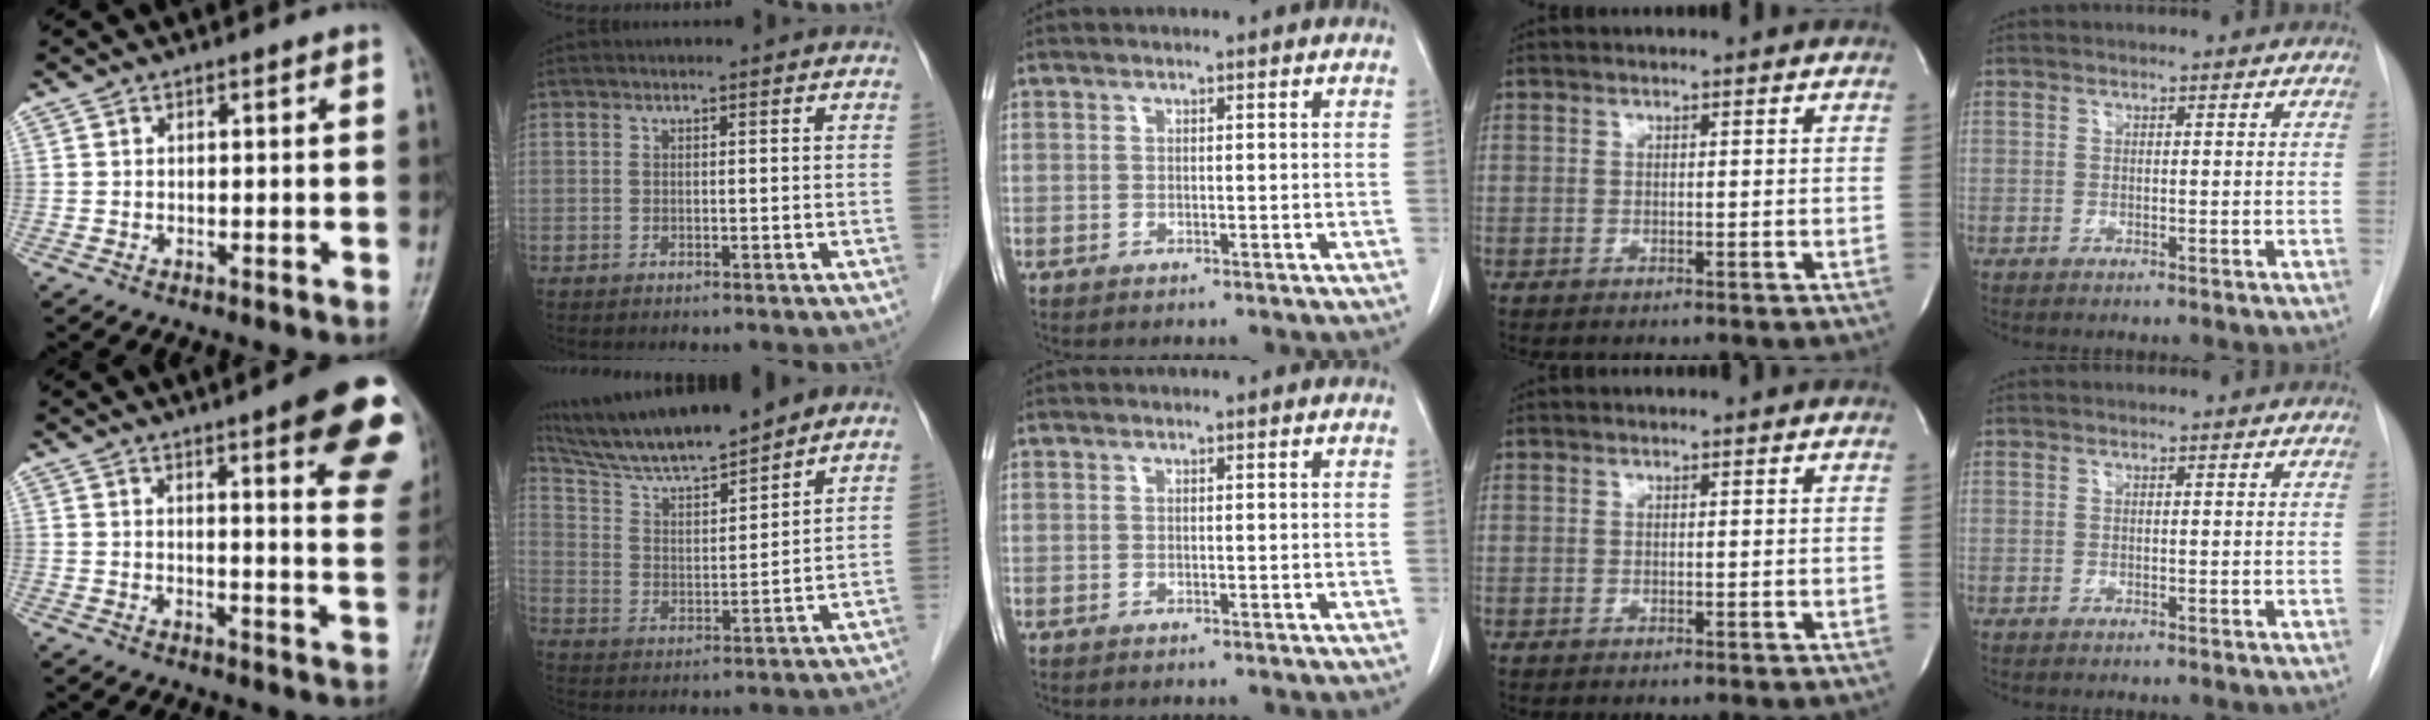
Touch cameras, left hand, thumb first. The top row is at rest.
{"thumb": {"total": 17.1, "force": [9.0, 3.4, 14.1], "torque": [-0.149, -0.038, 0.096]}, "index": {"total": 14.0, "force": [12.6, 0.9, 6.1], "torque": [-0.114, 0.014, 0.228]}}